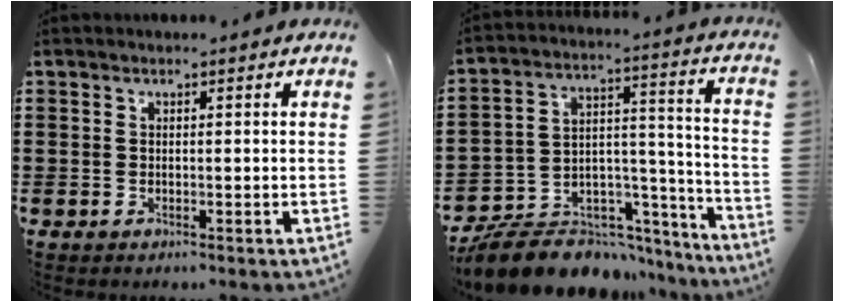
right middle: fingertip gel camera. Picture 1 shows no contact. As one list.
[{"total": 8.2, "force": [-7.3, 3.5, 1.3], "torque": [-0.035, 0.009, -0.139]}]